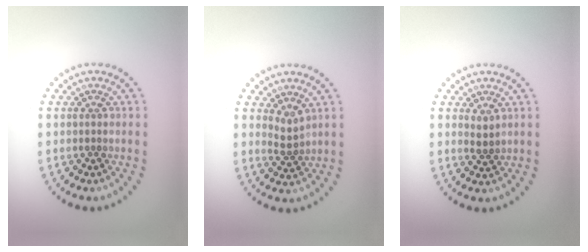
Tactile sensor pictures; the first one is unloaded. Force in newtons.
{"total": 1.5, "press": 1.0, "slide": 1.2}
{"total": 1.2, "press": 0.9, "slide": 0.7}